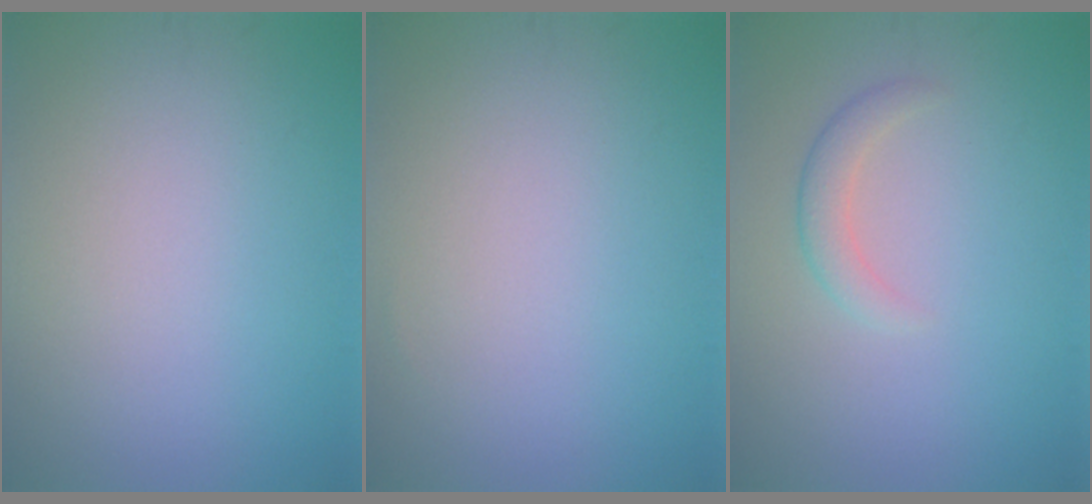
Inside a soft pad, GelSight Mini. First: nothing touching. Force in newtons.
{"total": 0.0}
{"total": 1.7, "press": 1.7, "slide": 0.1}